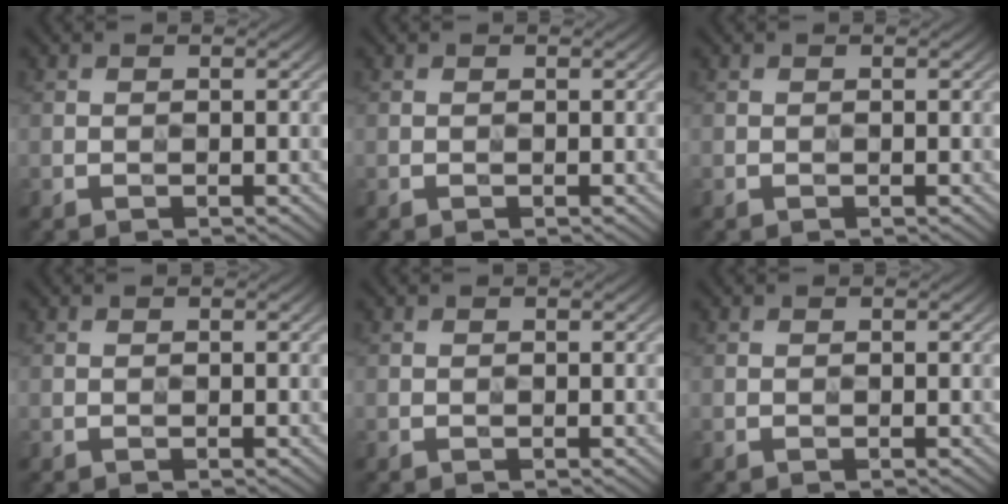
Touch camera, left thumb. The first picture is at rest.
{"total": 0.0}
{"total": 0.0}
{"total": 0.0}
{"total": 0.0}
{"total": 0.0}